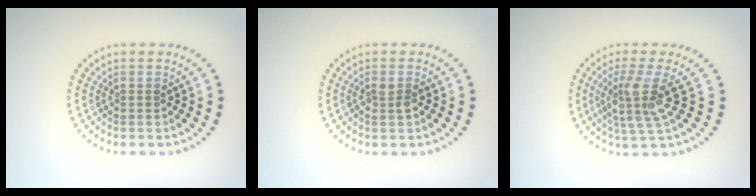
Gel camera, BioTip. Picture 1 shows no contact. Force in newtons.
{"total": 1.0, "press": 1.0, "slide": 0.3}
{"total": 3.8, "press": 2.9, "slide": 2.5}